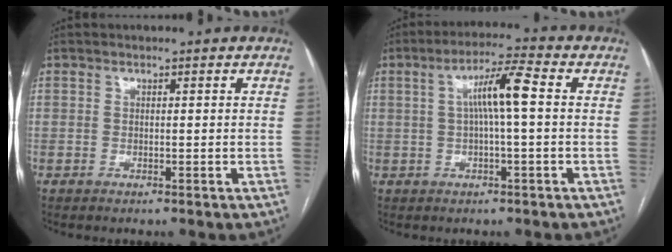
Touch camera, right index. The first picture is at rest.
{"total": 7.1, "force": [0.9, 0.4, 7.0], "torque": [-0.126, 0.019, 0.013]}